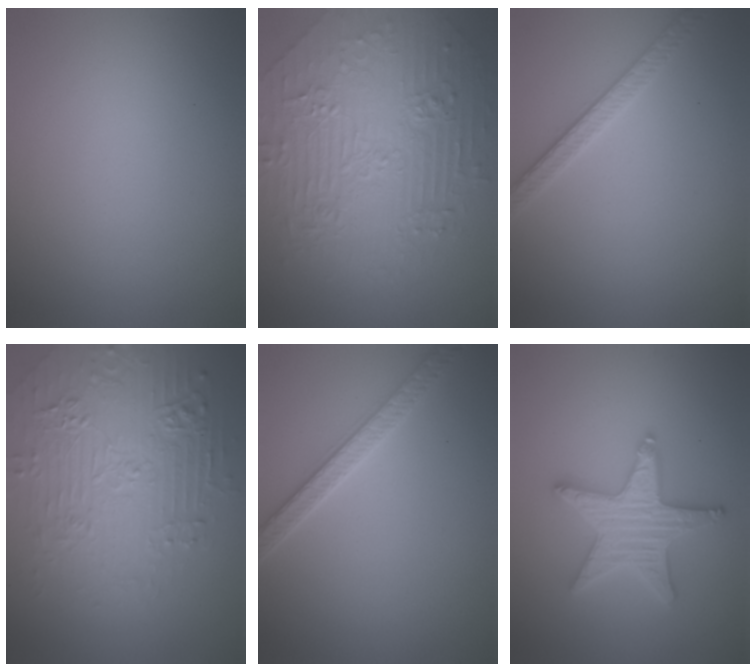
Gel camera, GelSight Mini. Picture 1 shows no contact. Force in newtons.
{"total": 6.1, "press": 5.5, "slide": 2.6}
{"total": 2.5, "press": 2.2, "slide": 1.2}
{"total": 6.7, "press": 5.2, "slide": 4.2}
{"total": 2.8, "press": 2.8, "slide": 0.4}
{"total": 4.5, "press": 4.4, "slide": 0.8}